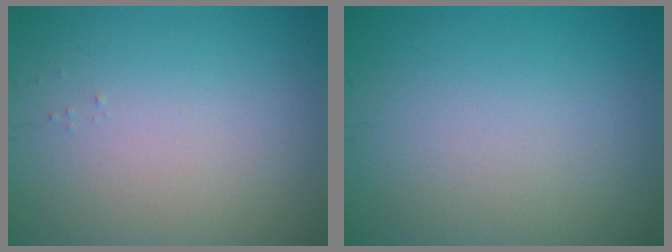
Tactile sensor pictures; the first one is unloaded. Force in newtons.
{"total": 0.0}